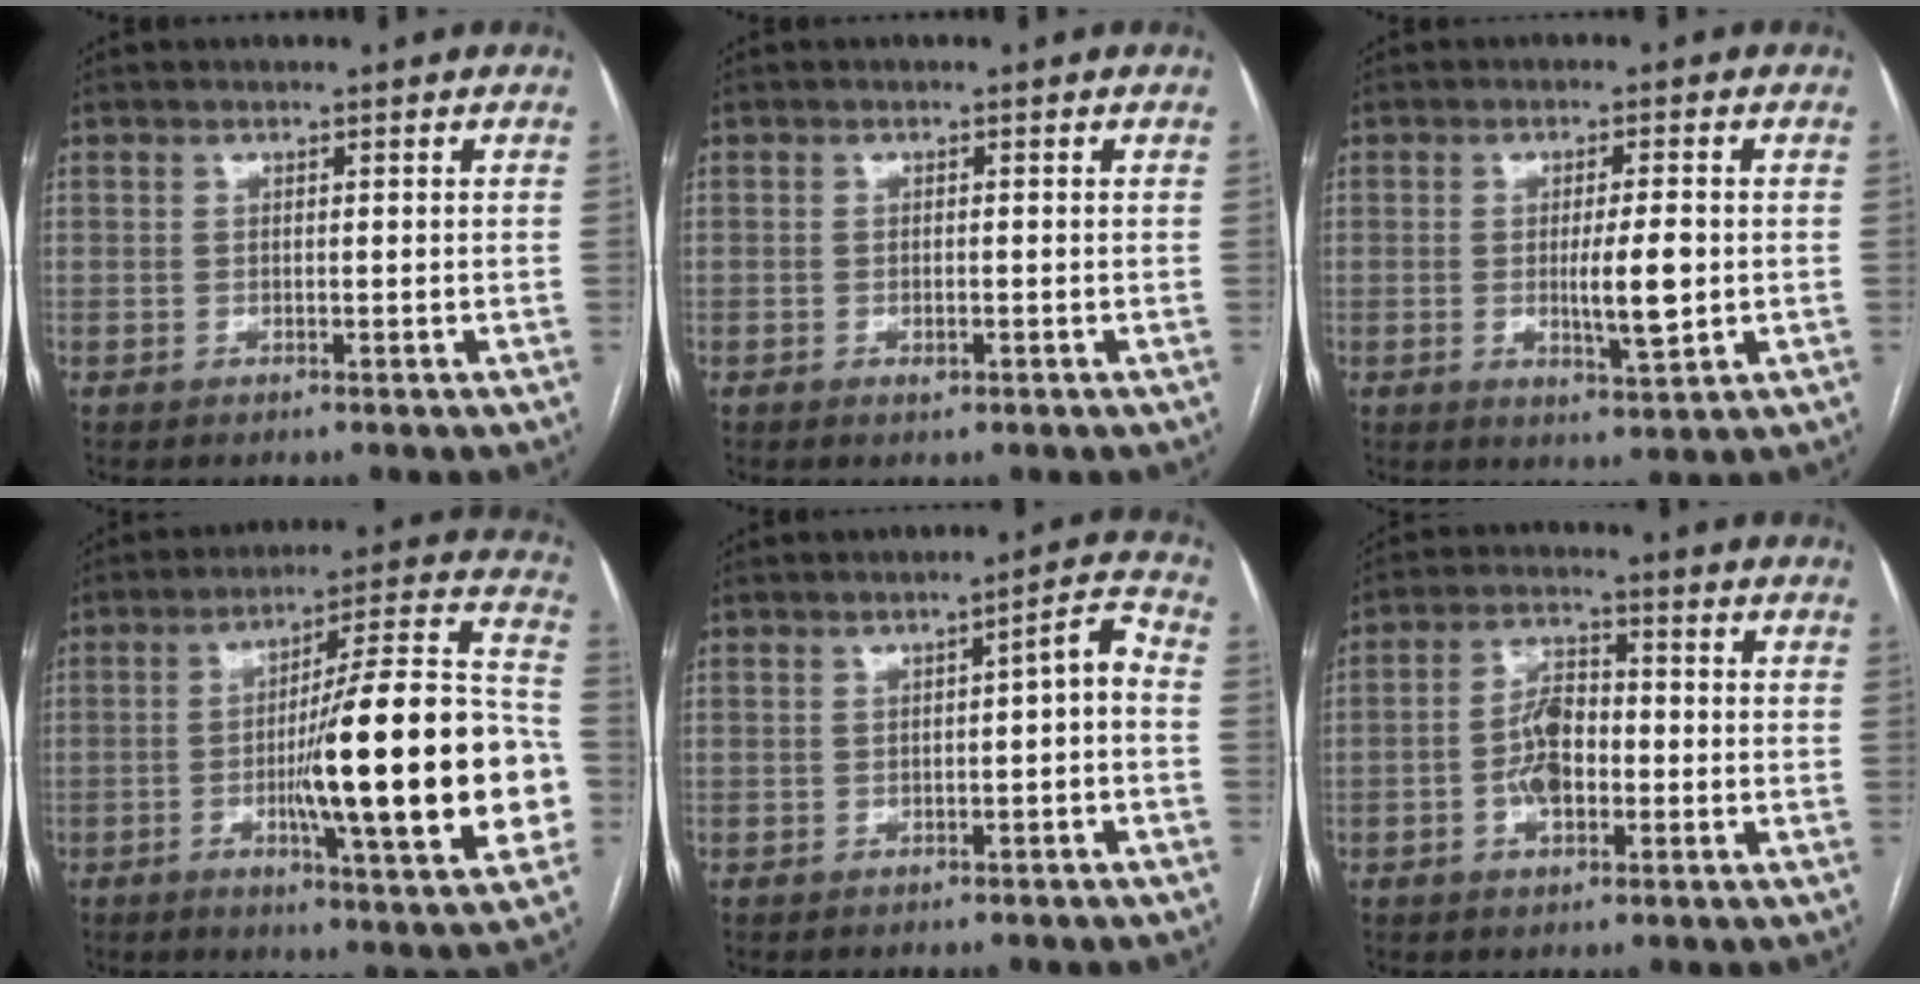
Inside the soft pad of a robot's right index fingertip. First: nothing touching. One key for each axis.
{"total": 1.0, "fx": -0.5, "fy": 0.4, "fz": 0.8, "tx": -0.014, "ty": -0.001, "tz": -0.005}
{"total": 6.0, "fx": -0.5, "fy": 0.9, "fz": 5.9, "tx": -0.099, "ty": -0.009, "tz": -0.005}
{"total": 25.3, "fx": -4.5, "fy": 2.5, "fz": 24.8, "tx": -0.300, "ty": 0.013, "tz": -0.067}
{"total": 4.1, "fx": -1.3, "fy": 0.6, "fz": 3.9, "tx": -0.049, "ty": 0.018, "tz": -0.018}
{"total": 6.5, "fx": -1.7, "fy": 3.4, "fz": 5.2, "tx": -0.106, "ty": 0.013, "tz": -0.033}